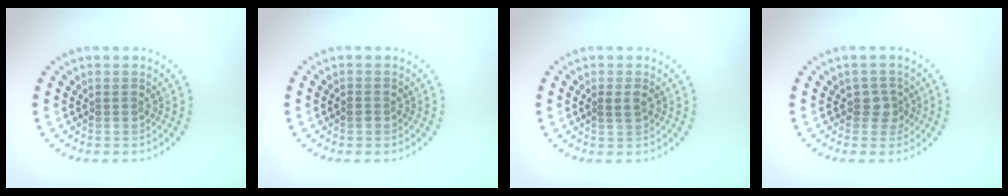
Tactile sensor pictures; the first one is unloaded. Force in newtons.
{"total": 0.8, "press": 0.7, "slide": 0.3}
{"total": 1.3, "press": 1.2, "slide": 0.4}
{"total": 1.7, "press": 1.4, "slide": 1.0}